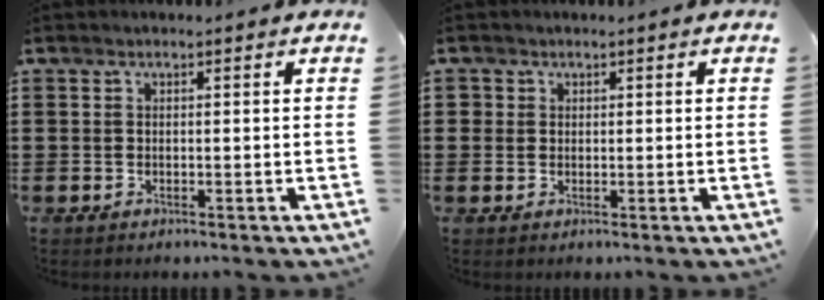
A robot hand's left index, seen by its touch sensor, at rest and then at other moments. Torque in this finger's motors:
{"motor_torque": [0.00, 0.04, 0.05, 0.01]}